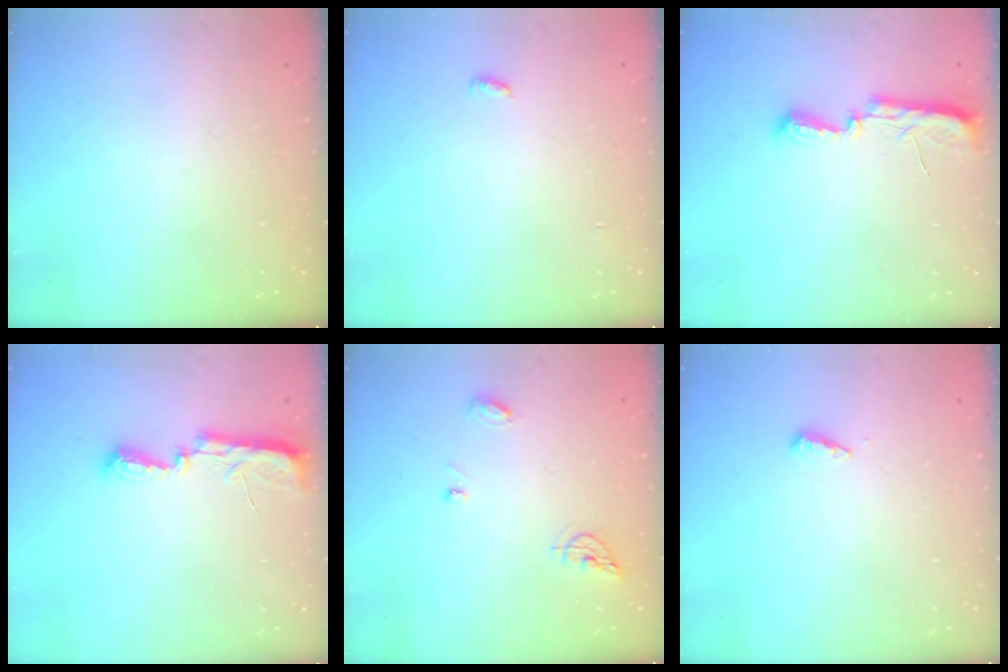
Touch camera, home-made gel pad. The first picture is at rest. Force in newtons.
{"total": 6.9, "press": 2.6, "slide": 6.4}
{"total": 7.4, "press": 7.4, "slide": 0.7}
{"total": 7.7, "press": 7.7, "slide": 0.6}
{"total": 6.7, "press": 6.7, "slide": 0.3}
{"total": 3.6, "press": 3.6, "slide": 0.4}